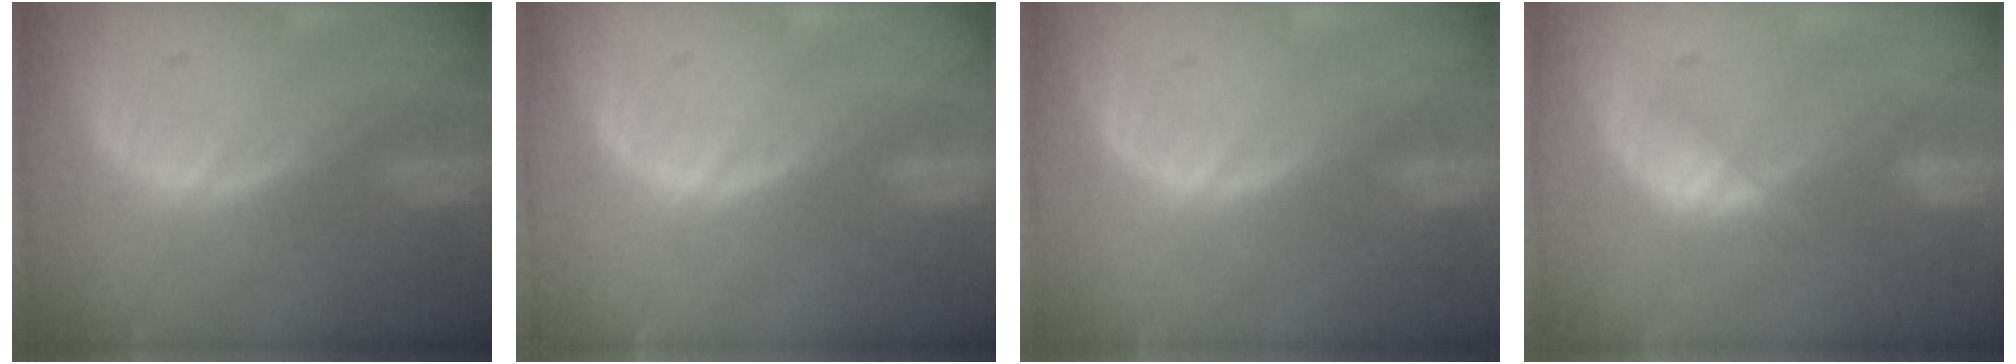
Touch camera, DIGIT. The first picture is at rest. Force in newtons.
{"total": 0.0}
{"total": 0.0}
{"total": 3.7, "press": 3.7, "slide": 0.6}